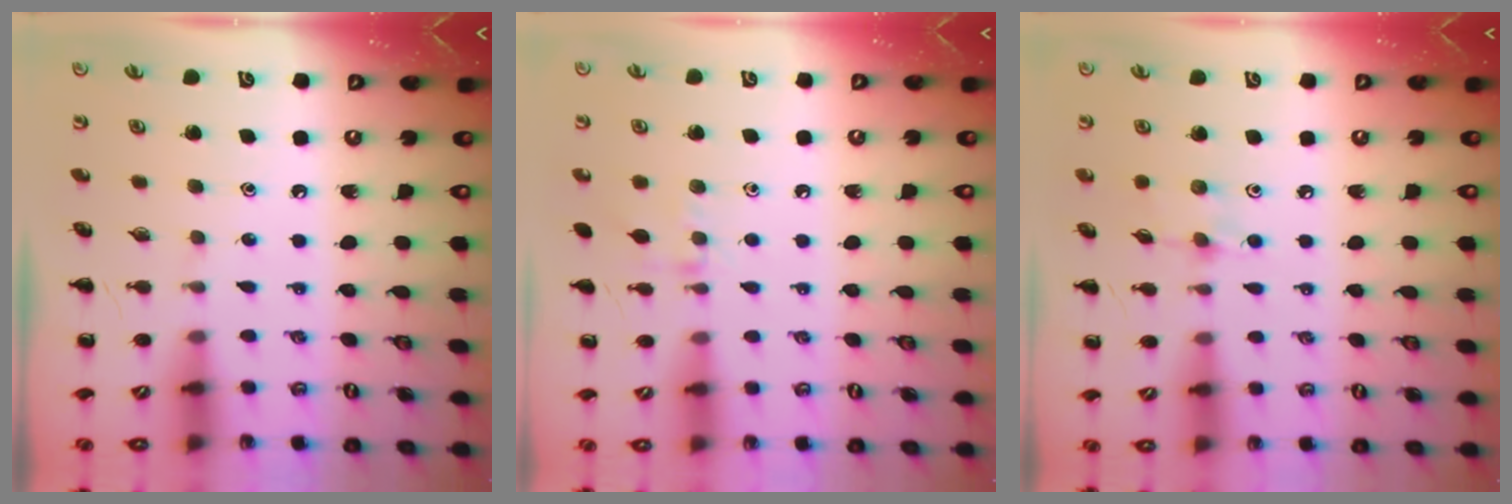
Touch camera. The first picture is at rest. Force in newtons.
{"total": 6.7, "press": 6.5, "slide": 1.5}
{"total": 4.7, "press": 4.6, "slide": 1.2}